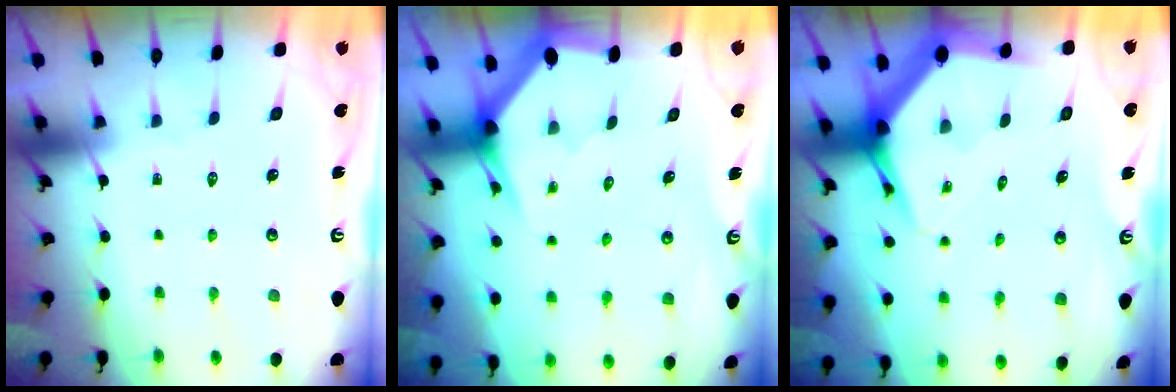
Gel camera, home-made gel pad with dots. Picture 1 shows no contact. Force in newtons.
{"total": 3.0, "press": 3.0, "slide": 0.0}
{"total": 5.8, "press": 5.8, "slide": 0.3}